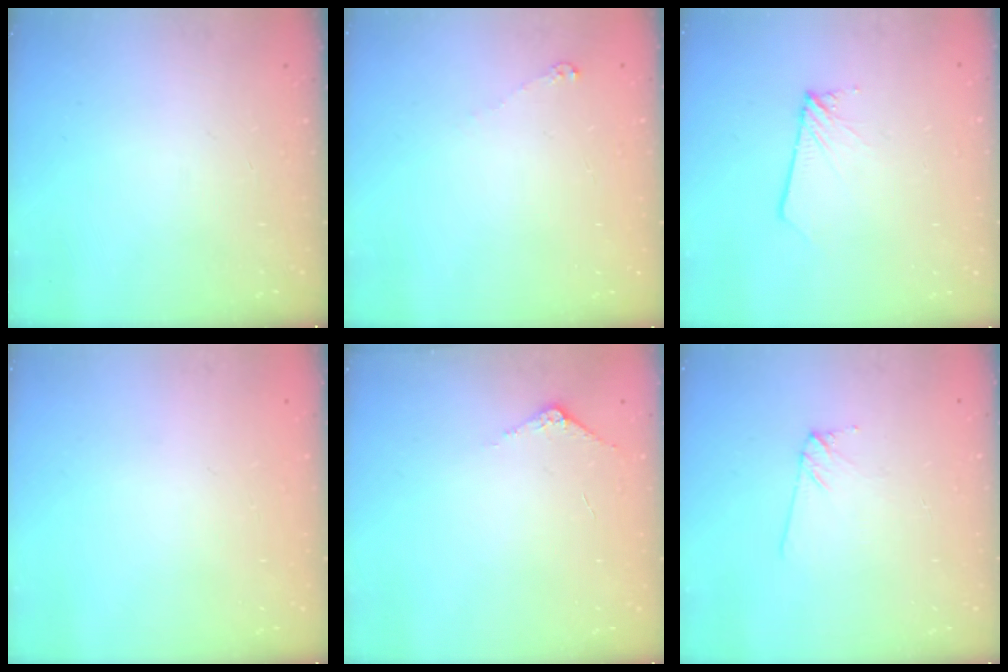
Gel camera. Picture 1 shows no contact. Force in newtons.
{"total": 3.5, "press": 3.5, "slide": 0.5}
{"total": 2.0, "press": 2.0, "slide": 0.1}
{"total": 0.0}
{"total": 6.7, "press": 6.7, "slide": 0.7}
{"total": 5.2, "press": 5.2, "slide": 0.6}